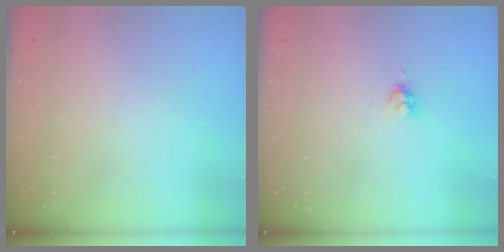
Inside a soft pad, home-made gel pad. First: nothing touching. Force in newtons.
{"total": 4.2, "press": 4.2, "slide": 0.1}